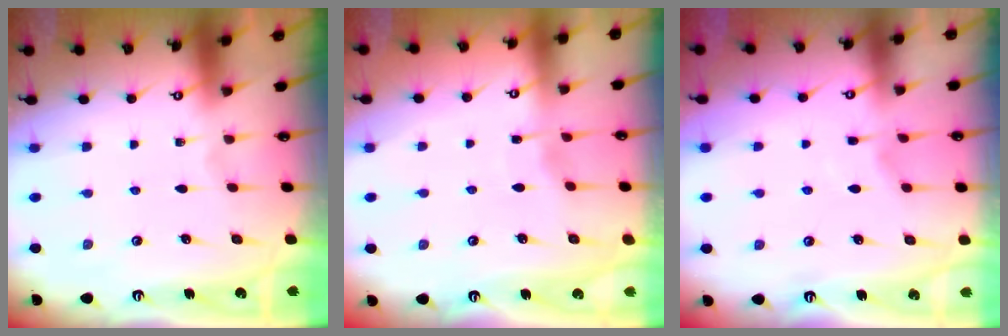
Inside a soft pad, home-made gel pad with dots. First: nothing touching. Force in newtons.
{"total": 2.0, "press": 2.0, "slide": 0.3}
{"total": 2.8, "press": 2.8, "slide": 0.5}